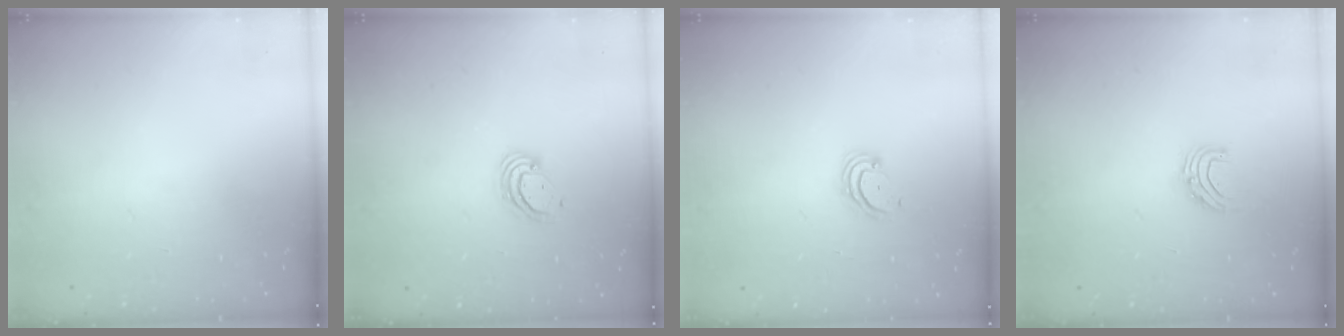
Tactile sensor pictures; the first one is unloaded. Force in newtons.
{"total": 3.5, "press": 3.5, "slide": 0.2}
{"total": 3.1, "press": 3.0, "slide": 0.4}
{"total": 5.5, "press": 5.5, "slide": 0.6}